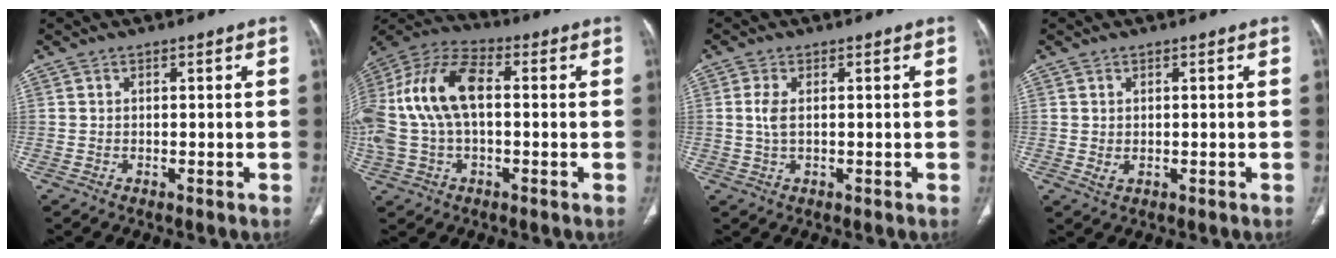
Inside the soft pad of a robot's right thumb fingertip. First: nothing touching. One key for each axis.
{"total": 17.9, "fx": 1.2, "fy": 10.0, "fz": 14.8, "tx": -0.320, "ty": 0.040, "tz": 0.022}
{"total": 2.9, "fx": 0.3, "fy": 1.3, "fz": 2.5, "tx": -0.066, "ty": 0.000, "tz": 0.010}
{"total": 1.5, "fx": 0.0, "fy": 1.0, "fz": 1.1, "tx": -0.023, "ty": -0.002, "tz": 0.007}